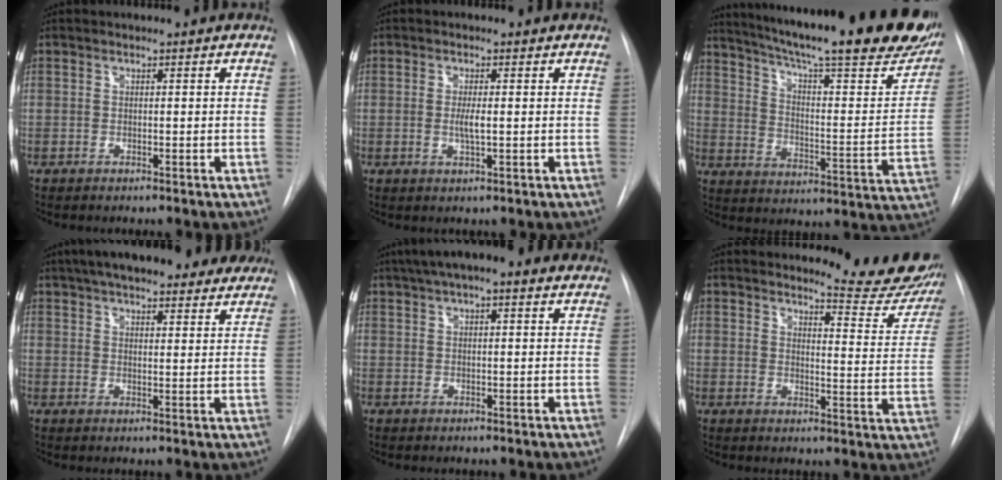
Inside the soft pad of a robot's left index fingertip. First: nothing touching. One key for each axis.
{"total": 2.3, "fx": -0.1, "fy": 0.2, "fz": 2.3, "tx": -0.047, "ty": -0.005, "tz": -0.002}
{"total": 32.4, "fx": 26.1, "fy": 4.6, "fz": 18.6, "tx": -0.258, "ty": -0.057, "tz": 0.335}
{"total": 21.0, "fx": 17.5, "fy": 5.6, "fz": 10.1, "tx": -0.163, "ty": 0.034, "tz": 0.224}
{"total": 11.2, "fx": 8.2, "fy": 2.6, "fz": 7.1, "tx": -0.119, "ty": 0.043, "tz": 0.117}
{"total": 13.9, "fx": 13.4, "fy": 1.3, "fz": 3.7, "tx": -0.030, "ty": -0.093, "tz": 0.137}